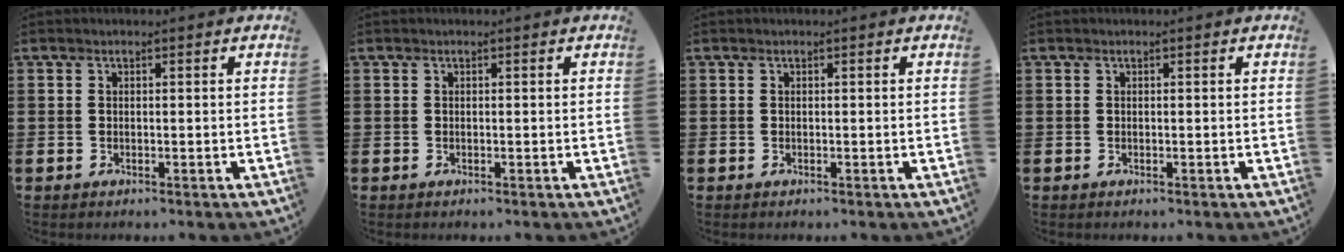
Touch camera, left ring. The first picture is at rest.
{"total": 0.0}
{"total": 0.0}
{"total": 0.0}